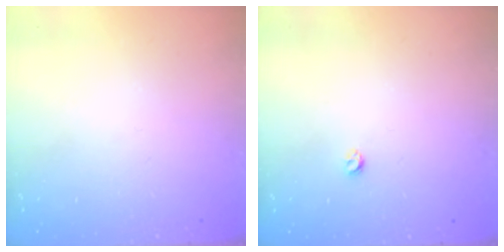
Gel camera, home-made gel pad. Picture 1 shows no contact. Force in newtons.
{"total": 2.9, "press": 2.8, "slide": 0.5}